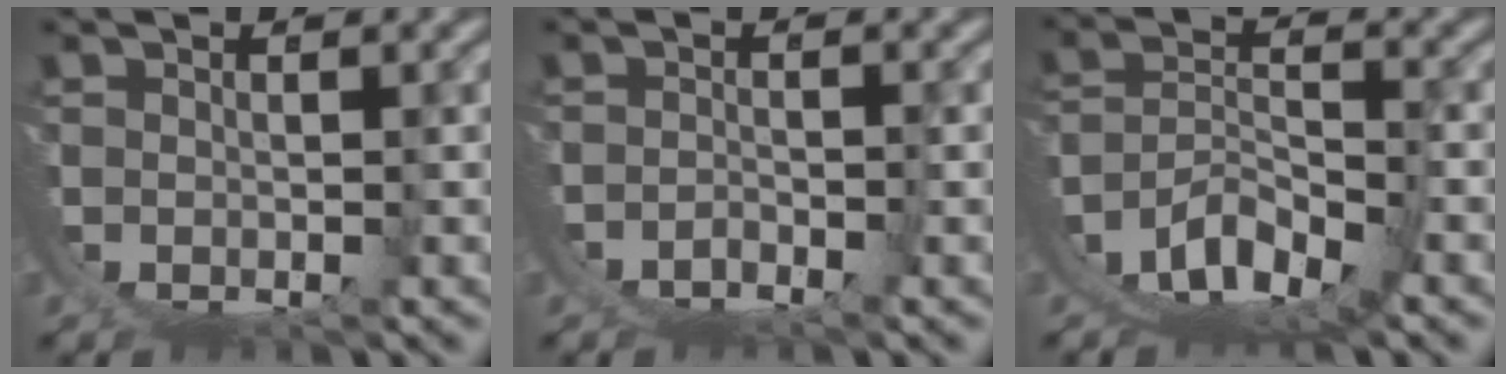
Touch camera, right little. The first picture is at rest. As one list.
[{"total": 3.4, "force": [-1.2, 2.8, 1.4], "torque": [-0.043, -0.013, -0.016]}, {"total": 11.2, "force": [-0.9, 9.0, 6.6], "torque": [-0.170, -0.041, -0.007]}]